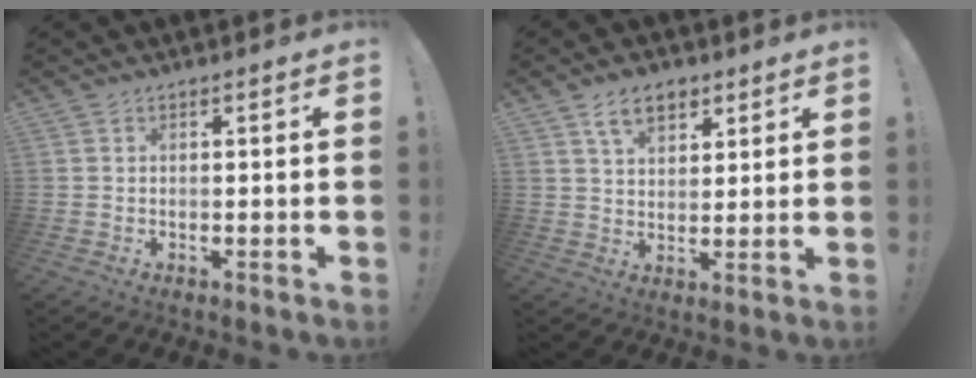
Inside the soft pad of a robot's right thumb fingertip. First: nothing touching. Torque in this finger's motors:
{"motor_torque": [0.46, 0.53, 0.68, 0.23, -0.02]}